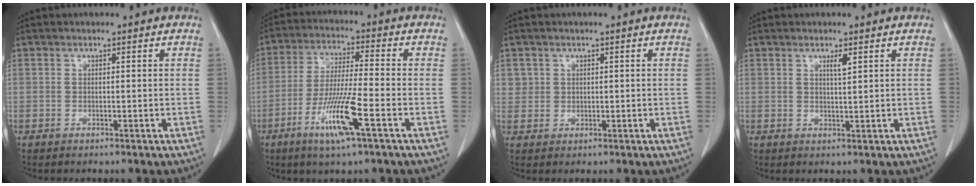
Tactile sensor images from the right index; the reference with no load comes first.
{"total": 10.3, "force": [-4.5, -0.1, 9.2], "torque": [-0.180, -0.018, -0.090]}
{"total": 2.1, "force": [1.0, 1.8, -0.1], "torque": [0.020, -0.003, 0.009]}
{"total": 1.8, "force": [1.1, 0.0, 1.4], "torque": [-0.022, -0.008, 0.017]}